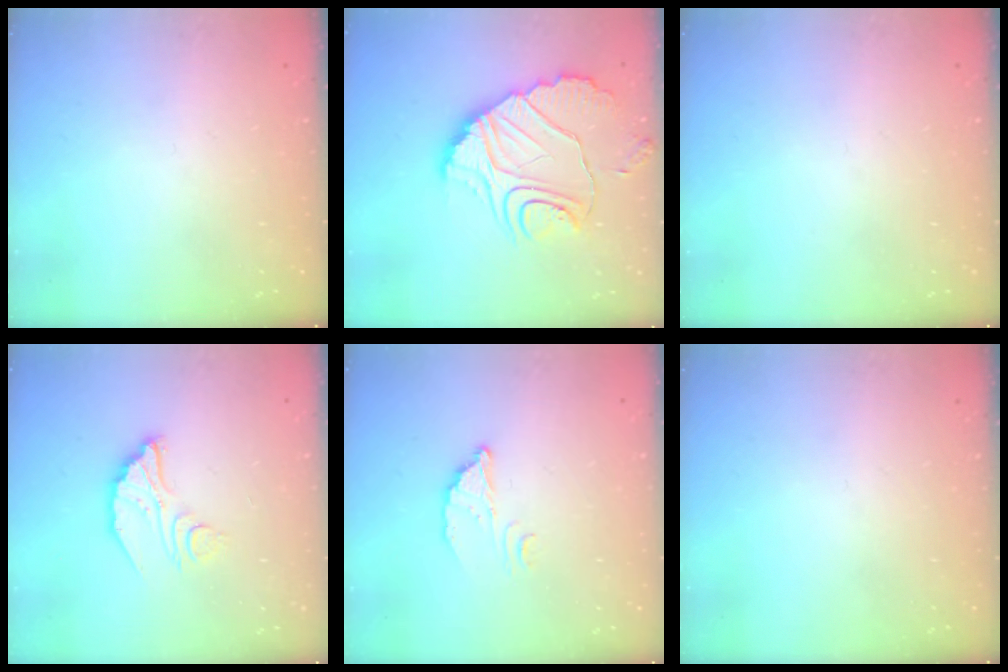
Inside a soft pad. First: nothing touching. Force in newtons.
{"total": 13.2, "press": 13.2, "slide": 1.1}
{"total": 0.0}
{"total": 6.9, "press": 6.9, "slide": 0.7}
{"total": 3.4, "press": 3.4, "slide": 0.2}
{"total": 0.0}